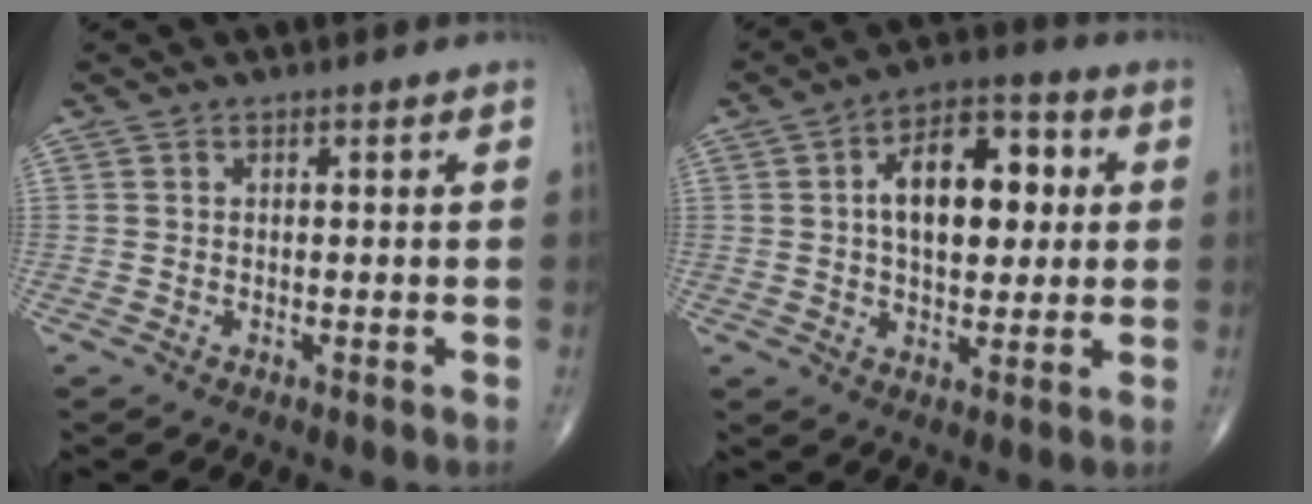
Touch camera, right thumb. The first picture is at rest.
{"total": 14.4, "force": [2.4, 8.0, 11.7], "torque": [-0.149, 0.015, 0.033]}